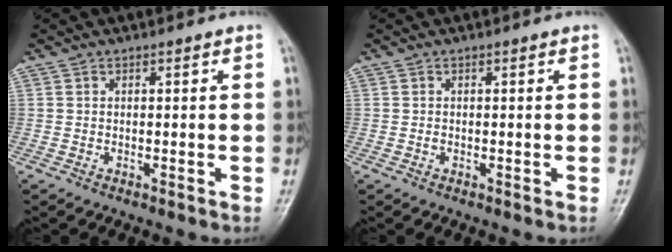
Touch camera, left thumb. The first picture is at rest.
{"total": 0.5, "force": [-0.1, 0.3, 0.4], "torque": [-0.003, 0.001, 0.001]}